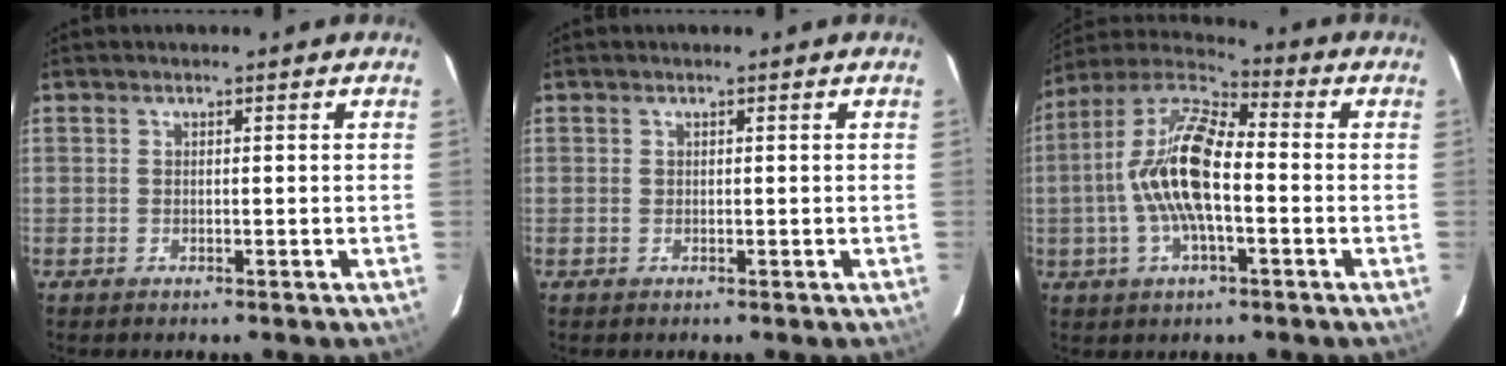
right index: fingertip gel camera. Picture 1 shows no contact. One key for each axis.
{"total": 0.0}
{"total": 15.3, "fx": -1.9, "fy": 5.7, "fz": 14.0, "tx": -0.275, "ty": 0.010, "tz": -0.047}